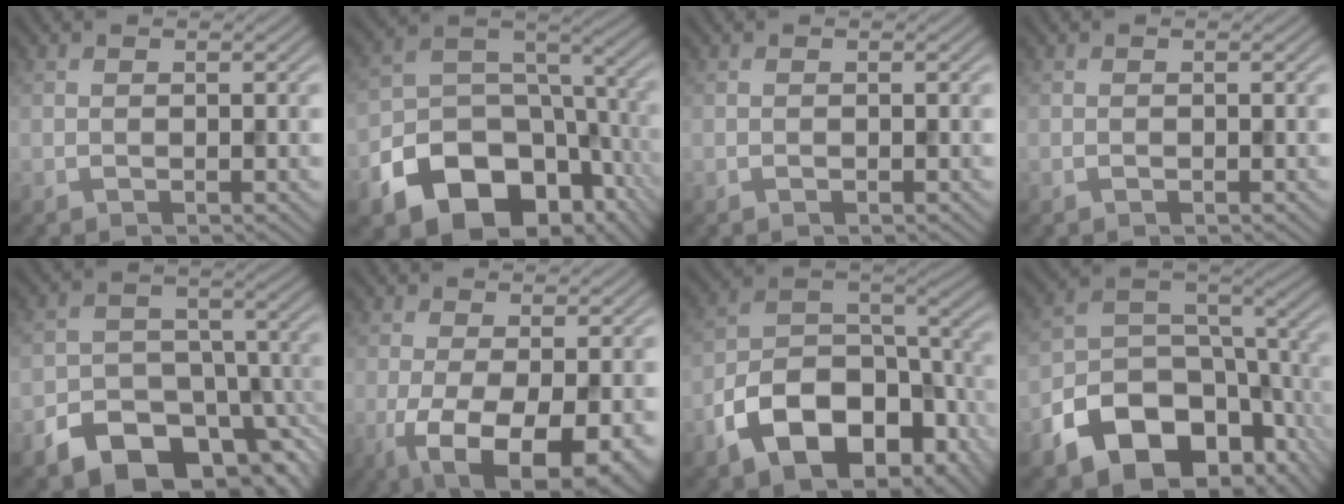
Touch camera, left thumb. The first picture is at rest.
{"total": 17.9, "force": [-9.9, 12.2, 8.6], "torque": [-0.187, -0.037, -0.140]}
{"total": 0.0}
{"total": 0.0}
{"total": 13.2, "force": [-8.4, 8.0, 6.3], "torque": [-0.119, -0.017, -0.135]}
{"total": 10.1, "force": [-3.2, 4.7, 8.4], "torque": [-0.161, -0.024, -0.041]}
{"total": 14.1, "force": [-7.6, 8.2, 8.7], "torque": [-0.171, -0.023, -0.141]}
{"total": 16.3, "force": [-8.9, 10.6, 8.5], "torque": [-0.183, -0.046, -0.142]}